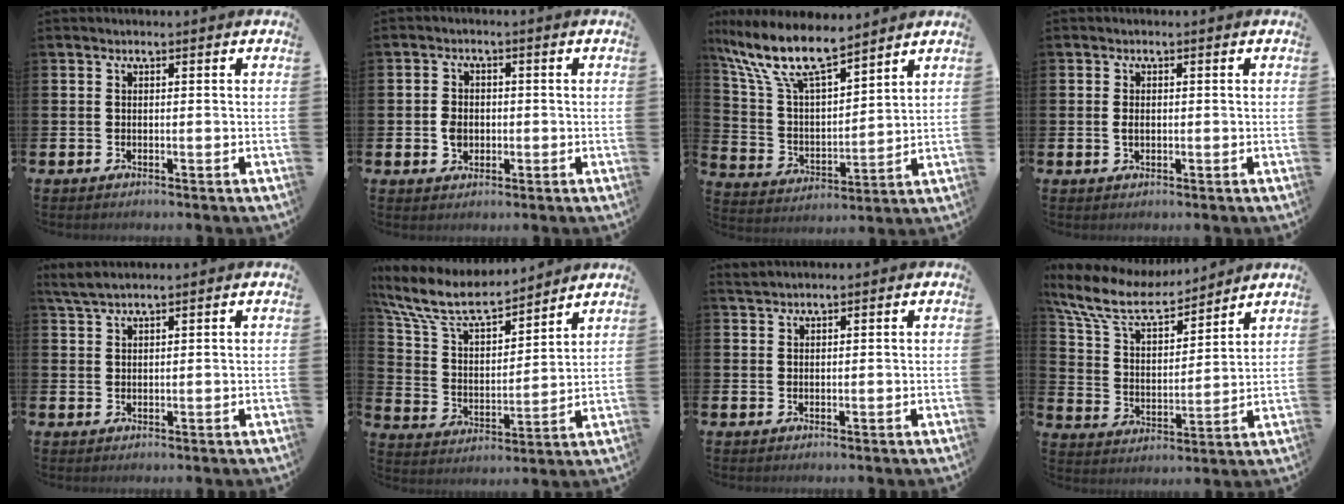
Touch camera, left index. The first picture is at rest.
{"total": 2.9, "force": [-0.5, 2.4, 1.4], "torque": [-0.024, 0.005, -0.014]}
{"total": 11.4, "force": [9.7, 2.4, 5.6], "torque": [-0.148, -0.051, 0.170]}
{"total": 1.2, "force": [0.0, 0.8, 0.8], "torque": [-0.009, 0.004, -0.004]}
{"total": 2.6, "force": [2.4, 0.2, 1.0], "torque": [-0.027, 0.000, 0.045]}
{"total": 9.7, "force": [8.6, 2.6, 3.6], "torque": [-0.112, -0.056, 0.151]}
{"total": 1.4, "force": [1.4, 0.1, 0.1], "torque": [0.001, 0.000, 0.026]}
{"total": 10.3, "force": [9.0, 3.2, 4.0], "torque": [-0.122, -0.051, 0.159]}